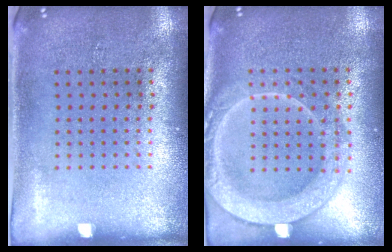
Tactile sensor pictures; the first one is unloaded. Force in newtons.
{"total": 2.0, "press": 2.0, "slide": 0.2}